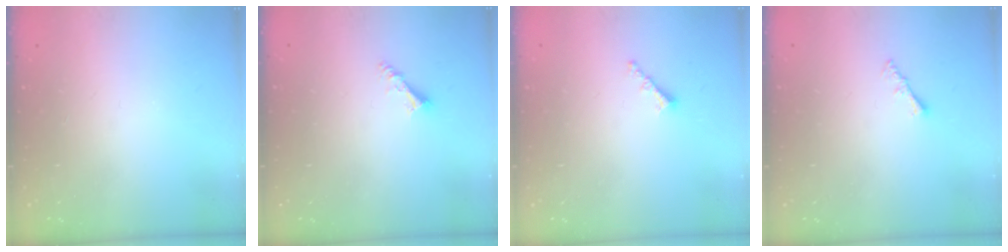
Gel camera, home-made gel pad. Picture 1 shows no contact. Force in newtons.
{"total": 3.9, "press": 3.9, "slide": 0.3}
{"total": 1.8, "press": 1.7, "slide": 0.5}
{"total": 1.6, "press": 1.5, "slide": 0.5}